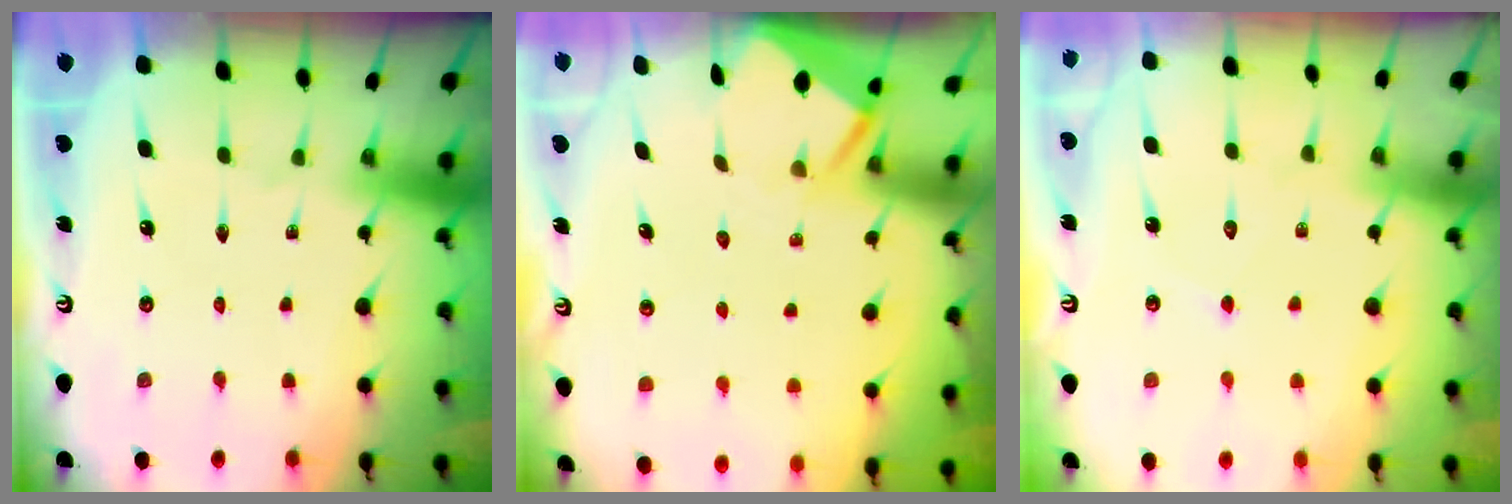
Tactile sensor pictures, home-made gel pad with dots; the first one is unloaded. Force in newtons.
{"total": 3.2, "press": 3.2, "slide": 0.3}
{"total": 5.1, "press": 5.0, "slide": 0.6}